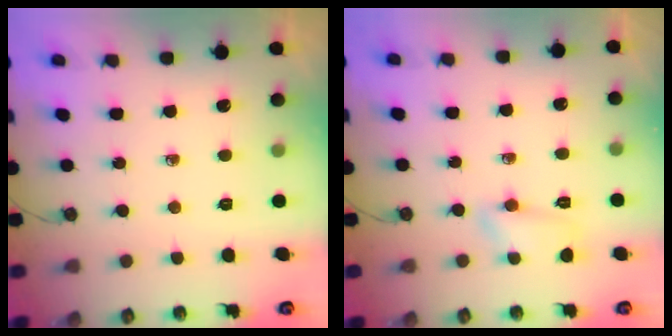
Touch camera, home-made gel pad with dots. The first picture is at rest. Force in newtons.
{"total": 8.2, "press": 5.7, "slide": 5.9}